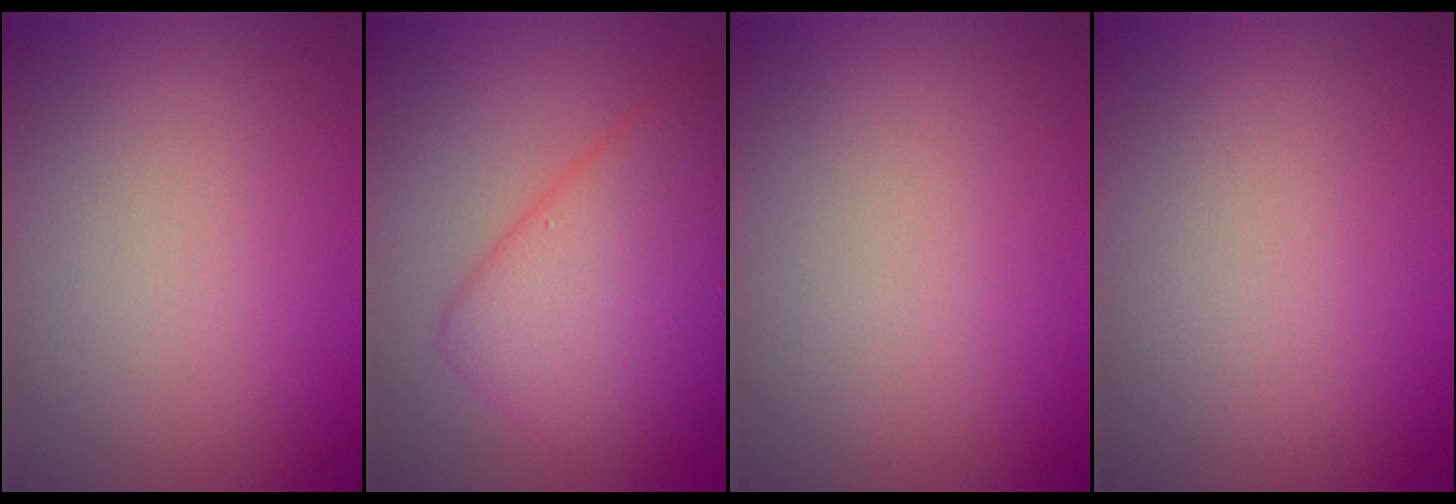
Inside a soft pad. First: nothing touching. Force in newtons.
{"total": 7.5, "press": 7.5, "slide": 0.3}
{"total": 0.0}
{"total": 0.0}